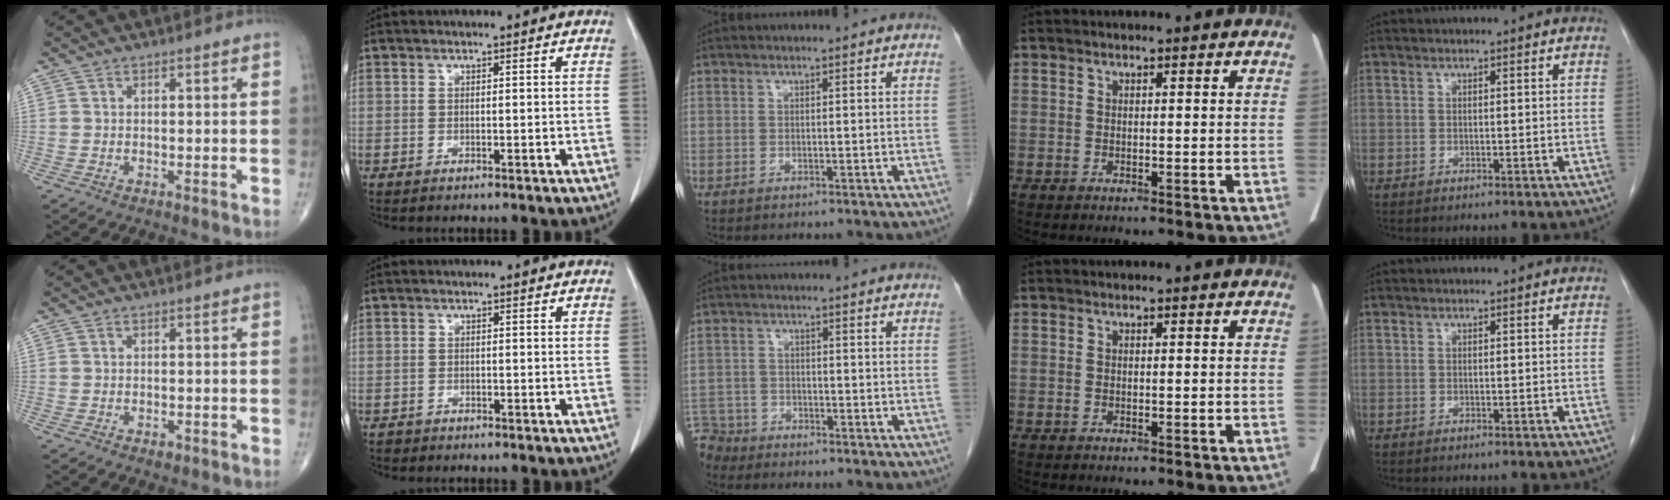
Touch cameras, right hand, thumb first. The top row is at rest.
{"thumb": {"total": 1.3, "force": [-0.7, 0.8, 0.8], "torque": [-0.008, 0.000, -0.009]}, "index": {"total": 0.8, "force": [-0.6, 0.6, -0.1], "torque": [-0.004, 0.003, -0.013]}, "middle": {"total": 5.2, "force": [-4.9, 1.9, -0.5], "torque": [0.016, -0.007, -0.092]}}